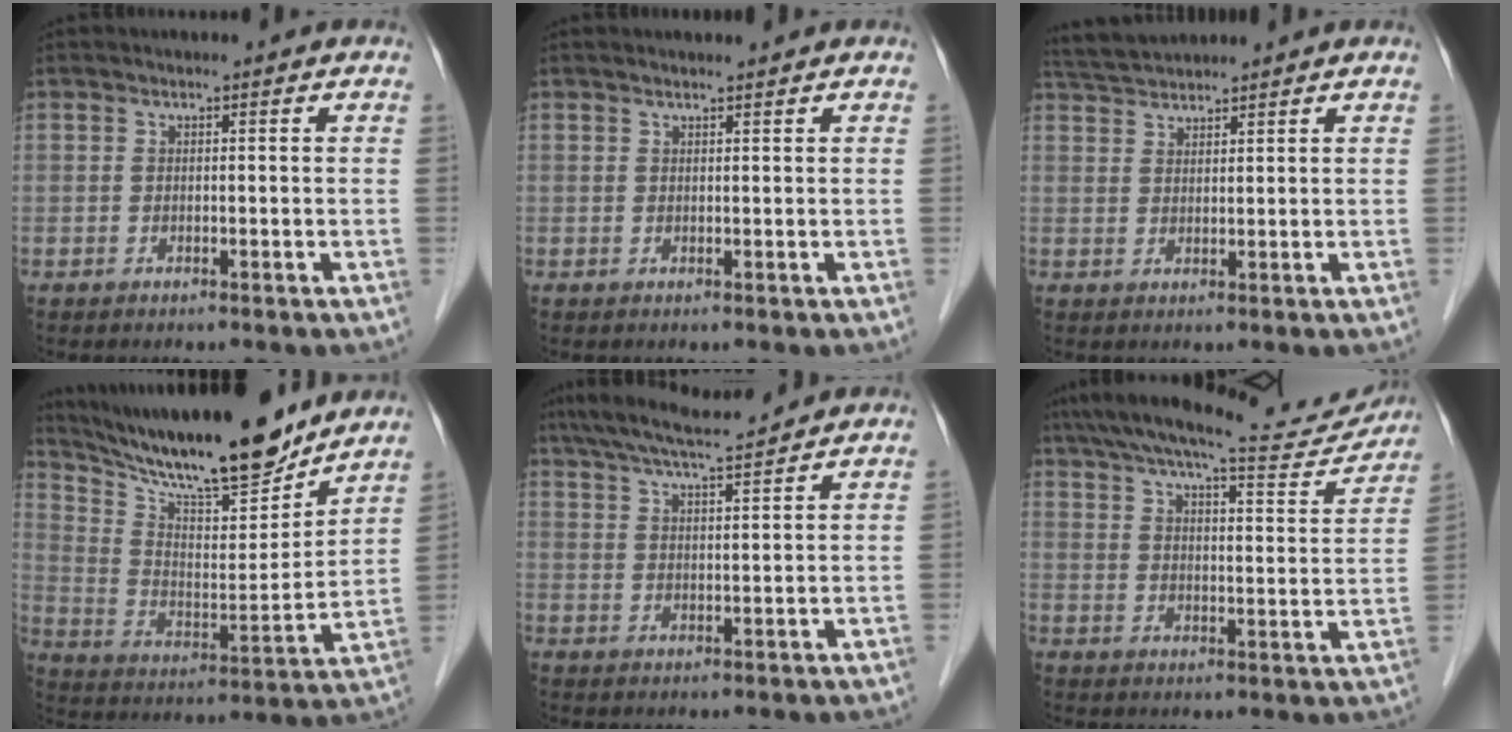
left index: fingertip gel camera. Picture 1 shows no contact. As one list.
[{"total": 1.4, "force": [1.4, 0.0, 0.5], "torque": [-0.007, 0.008, 0.025]}, {"total": 4.6, "force": [4.5, 0.2, 0.7], "torque": [-0.022, 0.028, 0.088]}, {"total": 20.6, "force": [18.1, 2.6, 9.6], "torque": [-0.173, -0.014, 0.298]}, {"total": 9.0, "force": [8.0, -0.2, 4.1], "torque": [-0.072, 0.018, 0.131]}, {"total": 17.5, "force": [16.2, 2.1, 6.1], "torque": [-0.093, -0.008, 0.219]}]